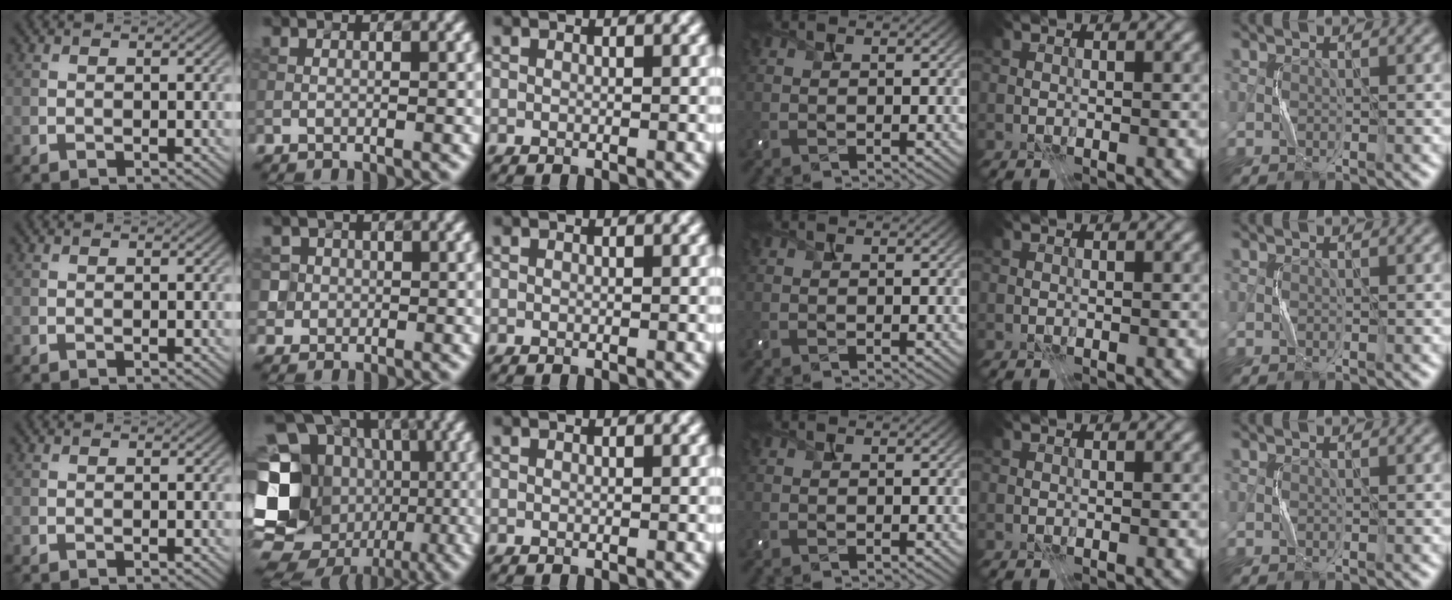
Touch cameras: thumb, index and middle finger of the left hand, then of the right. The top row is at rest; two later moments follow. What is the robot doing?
{"motion": "press", "object": "camera"}